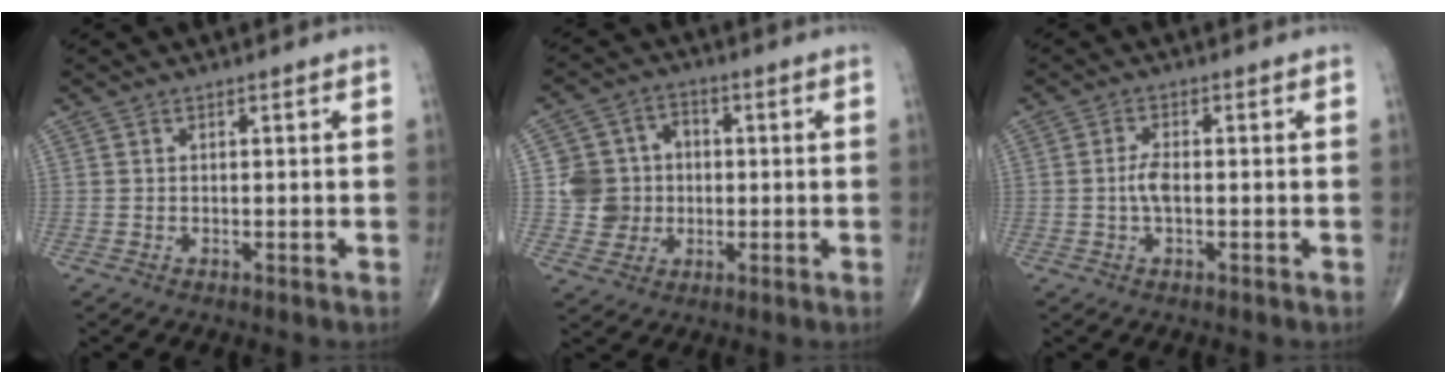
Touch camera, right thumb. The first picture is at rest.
{"total": 8.7, "force": [-0.2, 8.2, 2.8], "torque": [-0.017, 0.017, -0.006]}
{"total": 2.9, "force": [-0.4, 1.2, 2.6], "torque": [-0.059, 0.005, -0.010]}